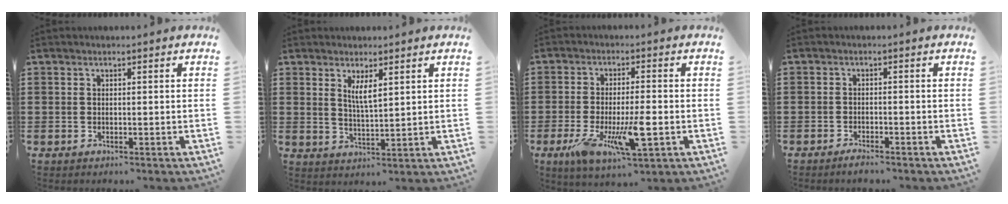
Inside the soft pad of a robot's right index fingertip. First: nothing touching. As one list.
[{"total": 3.5, "force": [1.7, 0.9, 2.9], "torque": [-0.061, 0.004, 0.029]}, {"total": 10.3, "force": [-3.2, 3.1, 9.3], "torque": [-0.175, -0.019, -0.052]}, {"total": 1.6, "force": [-1.6, 0.1, 0.4], "torque": [-0.010, 0.000, -0.030]}]